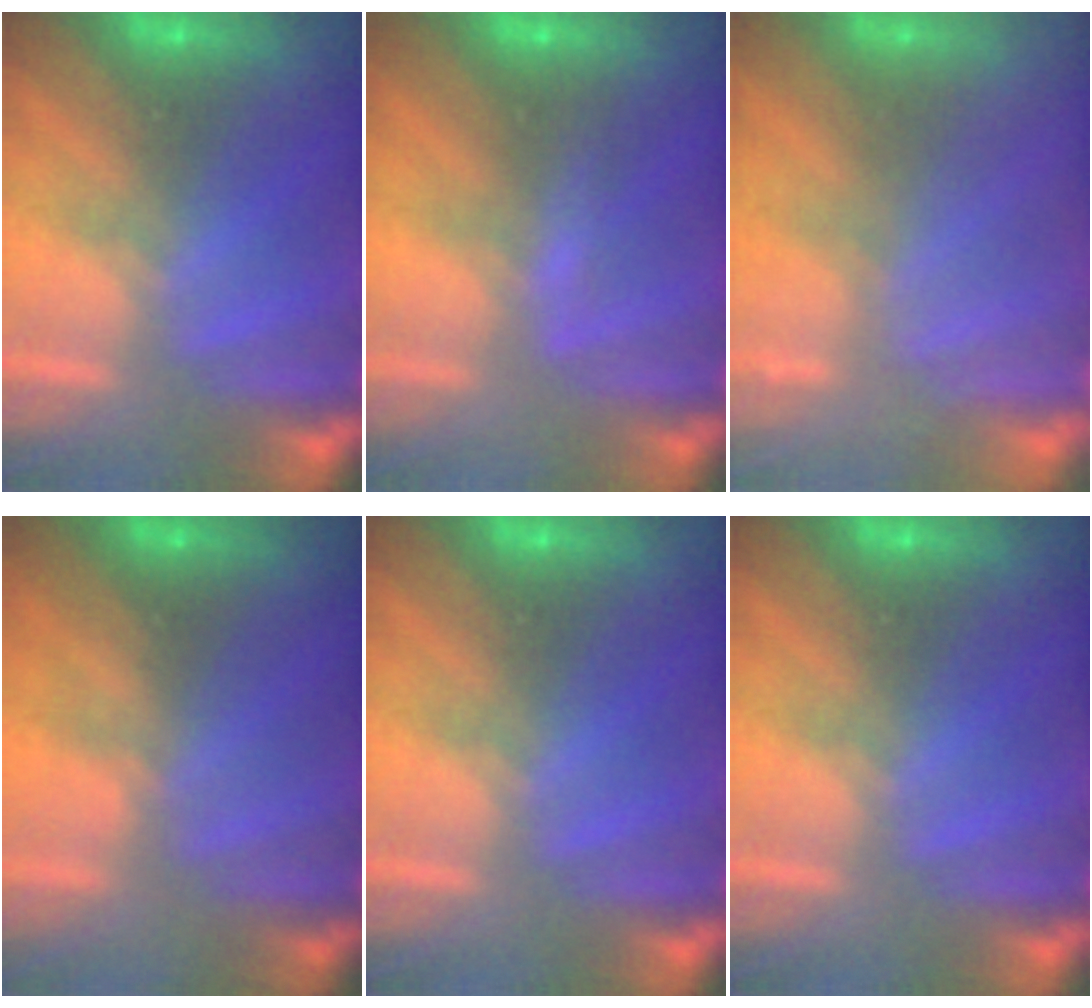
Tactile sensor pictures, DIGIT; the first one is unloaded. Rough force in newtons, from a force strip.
{"total": 3.4}
{"total": 2.3}
{"total": 3.9}
{"total": 0.0}
{"total": 0.0}